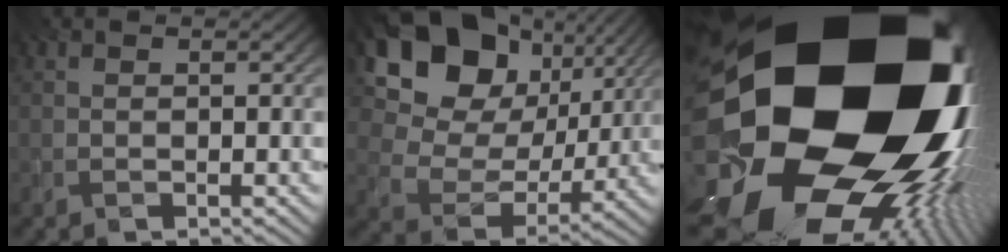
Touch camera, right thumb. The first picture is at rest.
{"total": 17.8, "force": [7.7, 12.7, 9.7], "torque": [-0.208, 0.025, 0.143]}
{"total": 23.9, "force": [0.0, 18.4, 15.2], "torque": [-0.212, -0.110, -0.057]}